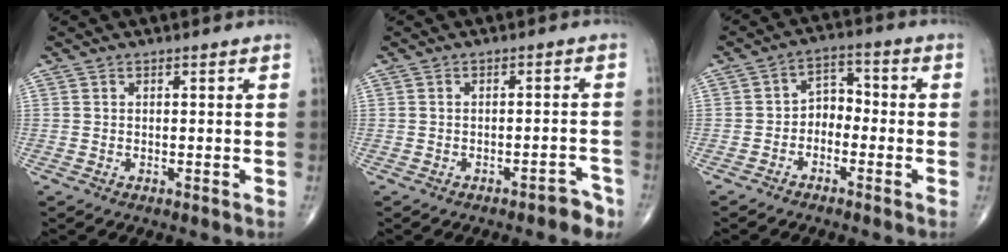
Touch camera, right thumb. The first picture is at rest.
{"total": 3.5, "force": [-2.6, 1.2, 2.0], "torque": [-0.015, 0.025, -0.030]}
{"total": 4.9, "force": [-1.8, 3.5, 2.8], "torque": [-0.025, 0.033, -0.047]}